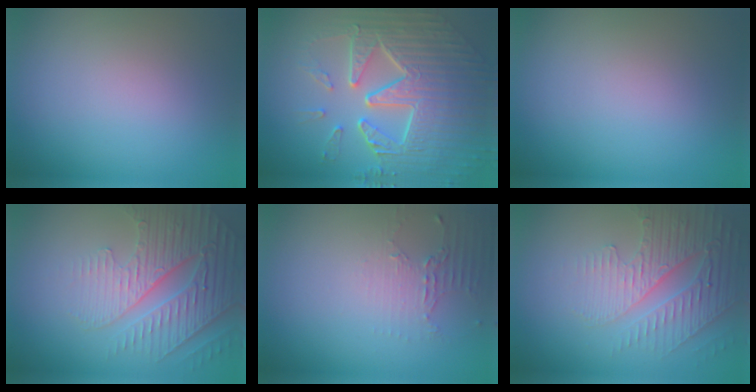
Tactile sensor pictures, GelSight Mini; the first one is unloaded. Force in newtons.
{"total": 9.4, "press": 6.4, "slide": 6.9}
{"total": 0.0}
{"total": 4.8, "press": 4.4, "slide": 1.9}
{"total": 2.0, "press": 1.5, "slide": 1.4}
{"total": 4.1, "press": 3.9, "slide": 1.3}